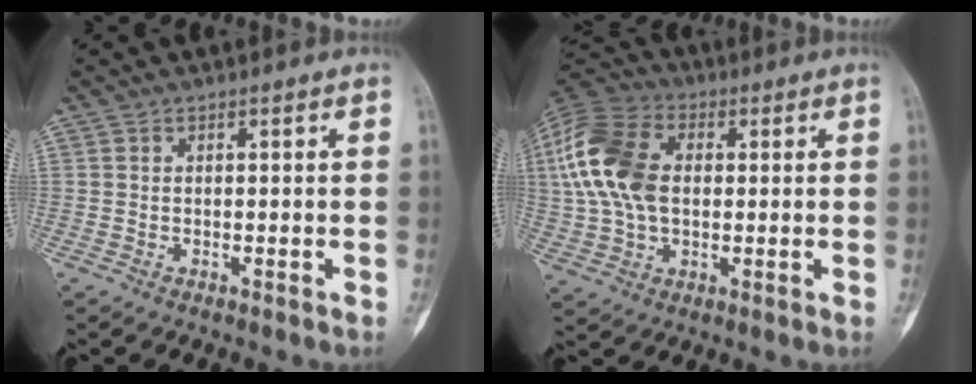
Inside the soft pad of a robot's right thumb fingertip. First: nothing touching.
{"total": 16.9, "force": [2.0, 11.1, 12.6], "torque": [-0.261, 0.017, 0.032]}